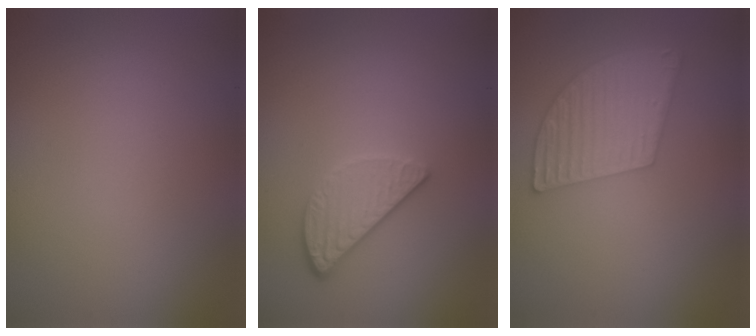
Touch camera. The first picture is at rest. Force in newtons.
{"total": 2.6, "press": 2.3, "slide": 1.3}
{"total": 5.6, "press": 4.3, "slide": 3.6}